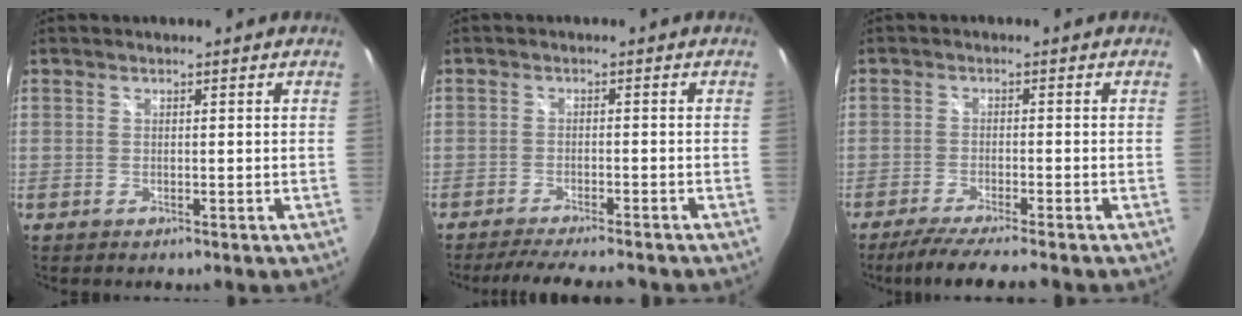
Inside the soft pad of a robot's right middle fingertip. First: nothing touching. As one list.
[{"total": 9.4, "force": [-8.3, 1.0, 4.2], "torque": [-0.091, -0.015, -0.127]}, {"total": 7.5, "force": [-6.4, -0.4, 3.7], "torque": [-0.085, -0.020, -0.107]}]